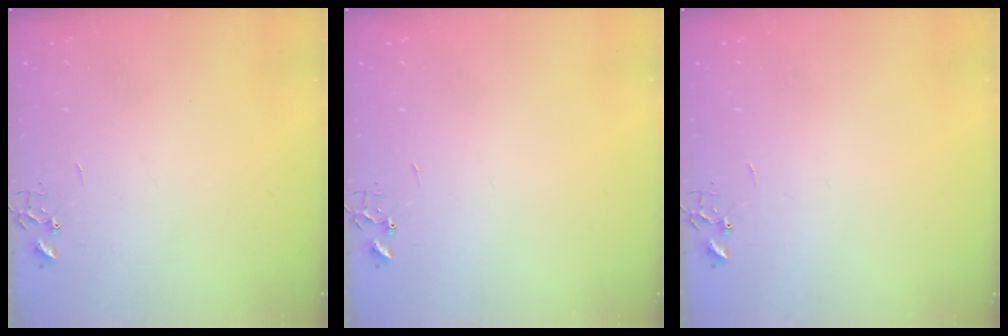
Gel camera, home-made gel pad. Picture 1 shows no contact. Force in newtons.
{"total": 0.0}
{"total": 0.0}